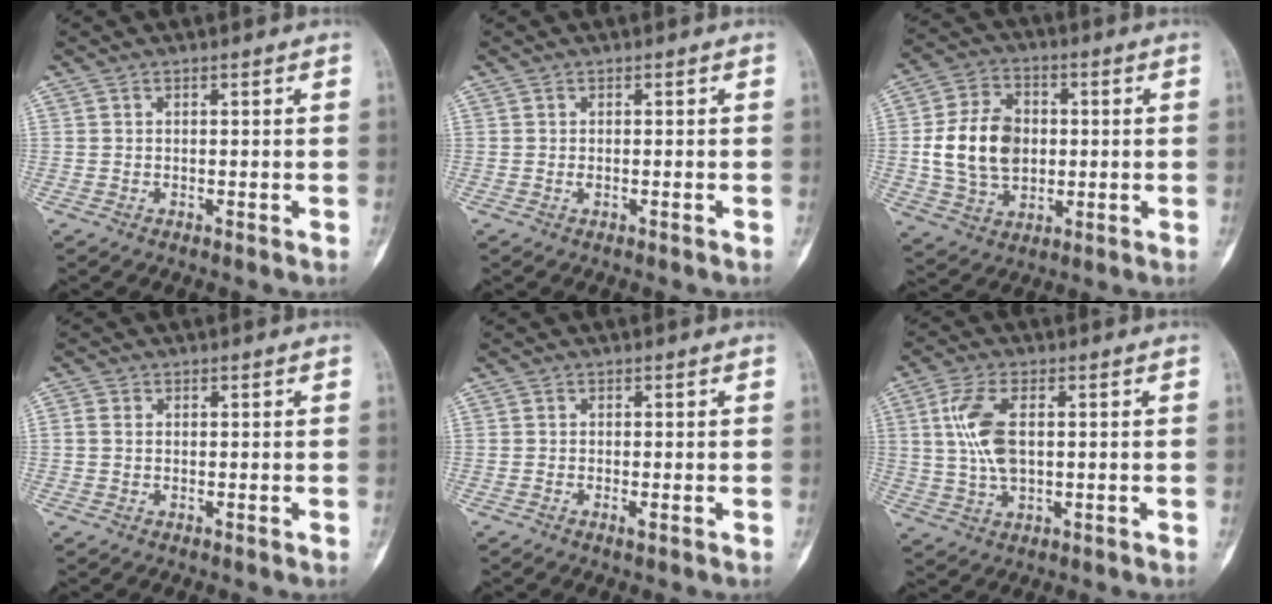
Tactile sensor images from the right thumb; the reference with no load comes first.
{"total": 0.6, "force": [-0.2, 0.2, 0.5], "torque": [-0.009, 0.002, -0.004]}
{"total": 13.9, "force": [0.2, 10.3, 9.4], "torque": [-0.144, 0.012, 0.008]}
{"total": 1.5, "force": [-0.1, 1.2, 0.9], "torque": [-0.014, 0.003, -0.004]}
{"total": 1.1, "force": [-0.5, 0.2, 0.9], "torque": [-0.015, 0.000, -0.012]}
{"total": 8.9, "force": [1.0, 4.5, 7.6], "torque": [-0.163, 0.005, 0.023]}